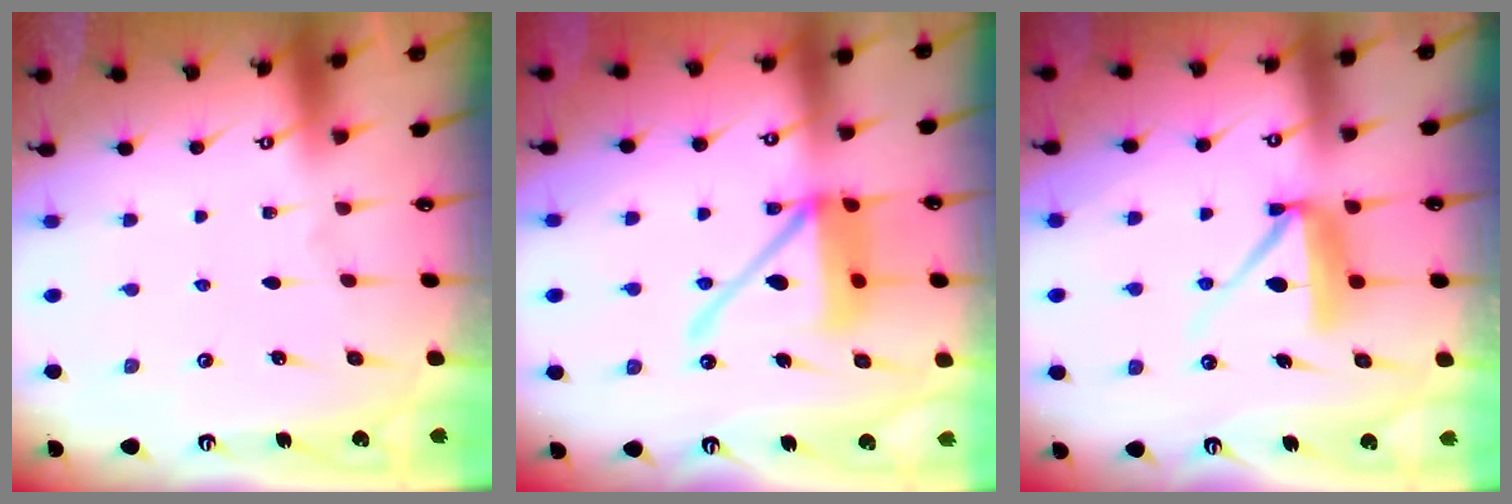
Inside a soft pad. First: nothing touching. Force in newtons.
{"total": 14.9, "press": 14.7, "slide": 2.0}
{"total": 9.5, "press": 9.4, "slide": 0.5}